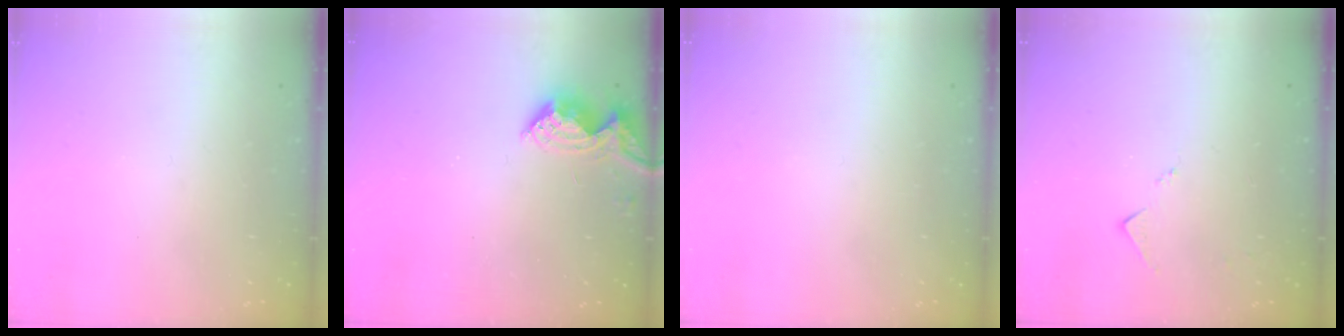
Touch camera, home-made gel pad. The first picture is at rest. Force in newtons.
{"total": 8.2, "press": 8.2, "slide": 0.8}
{"total": 0.0}
{"total": 5.5, "press": 5.5, "slide": 0.7}